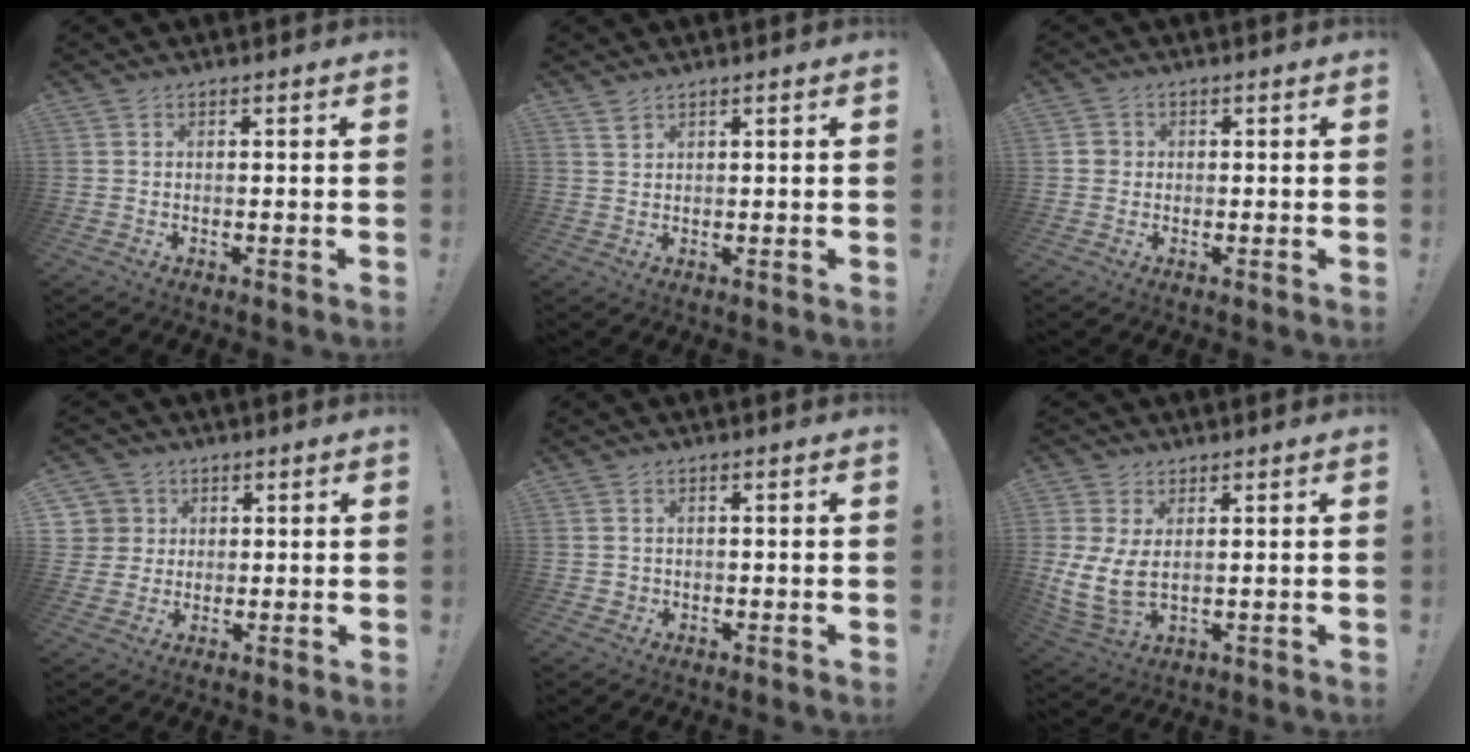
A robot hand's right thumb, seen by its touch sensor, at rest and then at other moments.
{"total": 2.2, "force": [1.8, 1.1, 0.8], "torque": [-0.009, -0.011, 0.033]}
{"total": 2.7, "force": [0.1, 2.6, 0.8], "torque": [-0.011, 0.007, 0.001]}
{"total": 6.3, "force": [2.1, 5.9, 0.8], "torque": [-0.017, -0.010, 0.045]}
{"total": 1.8, "force": [0.4, 1.7, 0.4], "torque": [-0.004, -0.002, 0.008]}
{"total": 9.1, "force": [1.9, 5.4, 7.0], "torque": [-0.135, -0.017, 0.044]}